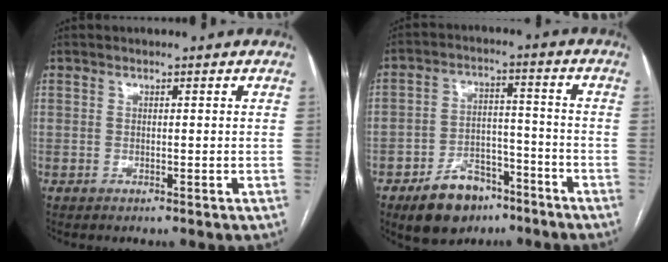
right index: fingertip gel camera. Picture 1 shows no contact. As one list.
[{"total": 9.7, "force": [-6.4, 5.7, 4.6], "torque": [-0.082, 0.014, -0.101]}]